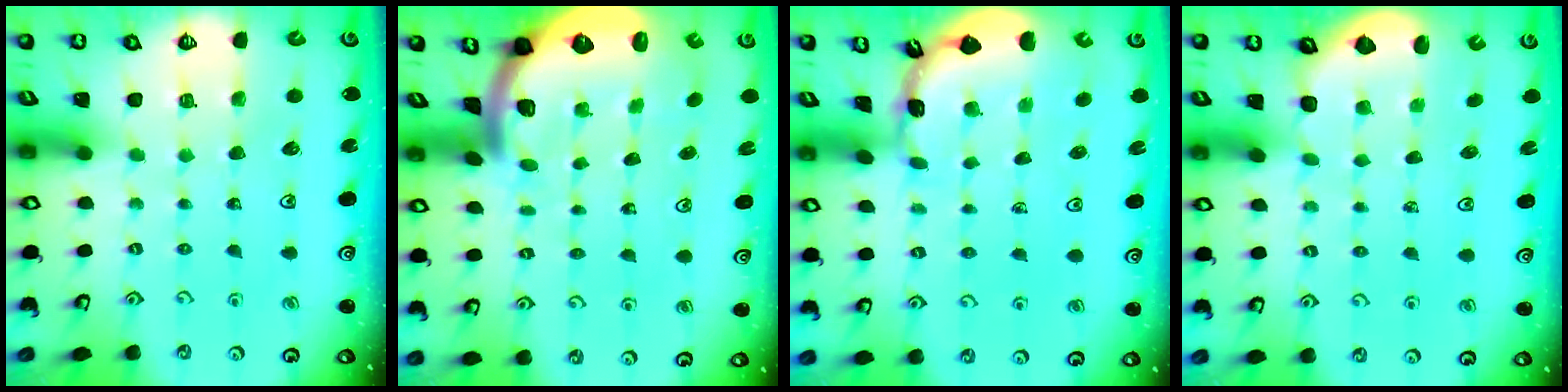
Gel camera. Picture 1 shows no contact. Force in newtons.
{"total": 2.7, "press": 2.5, "slide": 0.9}
{"total": 1.7, "press": 1.7, "slide": 0.1}
{"total": 2.1, "press": 1.4, "slide": 1.5}